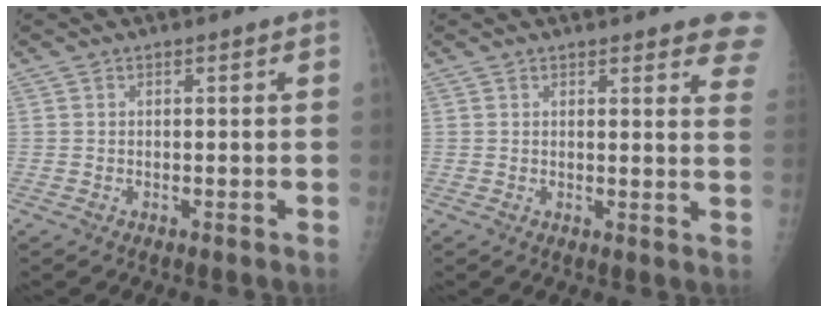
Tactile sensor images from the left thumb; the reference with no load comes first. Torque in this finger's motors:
{"motor_torque": [3.79, 1.22, 1.11, -1.01, 0.04]}